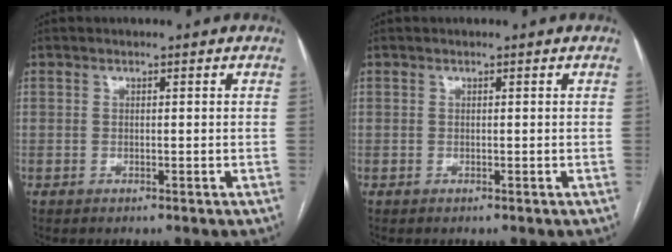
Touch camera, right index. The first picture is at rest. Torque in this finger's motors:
{"motor_torque": [0.00, 0.00, 0.00, -0.01]}